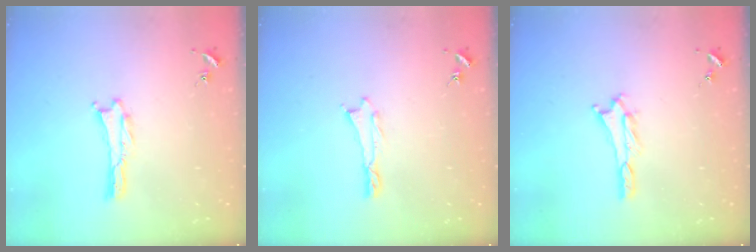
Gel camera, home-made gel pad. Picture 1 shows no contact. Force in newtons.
{"total": 0.5, "press": 0.5, "slide": 0.2}
{"total": 1.8, "press": 1.8, "slide": 0.1}